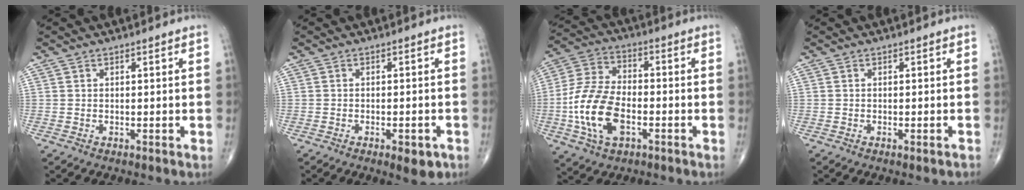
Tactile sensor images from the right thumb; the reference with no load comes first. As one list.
[{"total": 4.1, "force": [-2.1, 1.5, 3.2], "torque": [-0.040, 0.003, -0.022]}, {"total": 14.7, "force": [-3.9, 8.4, 11.4], "torque": [-0.231, 0.020, -0.075]}, {"total": 1.0, "force": [-0.7, 0.1, 0.8], "torque": [-0.013, -0.002, -0.006]}]